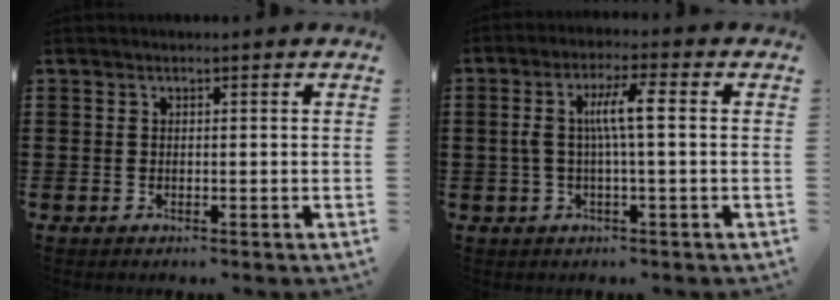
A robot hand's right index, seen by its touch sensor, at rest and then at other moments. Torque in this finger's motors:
{"motor_torque": [0.83, -0.36, 0.22, 0.21]}